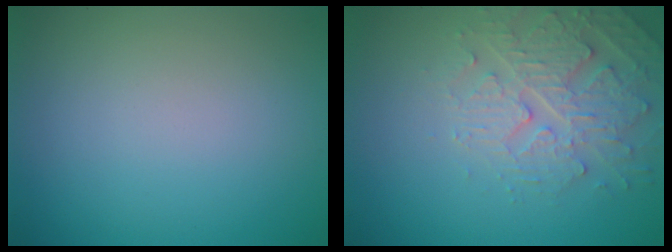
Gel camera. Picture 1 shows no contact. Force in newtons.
{"total": 4.2, "press": 4.1, "slide": 0.8}